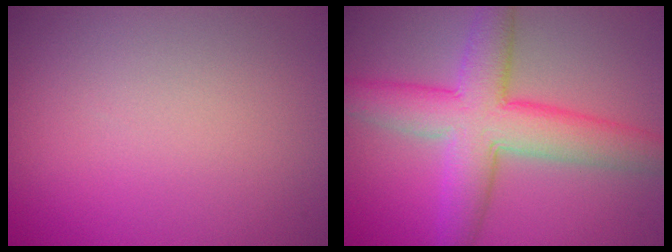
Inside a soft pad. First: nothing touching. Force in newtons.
{"total": 7.6, "press": 7.6, "slide": 0.2}